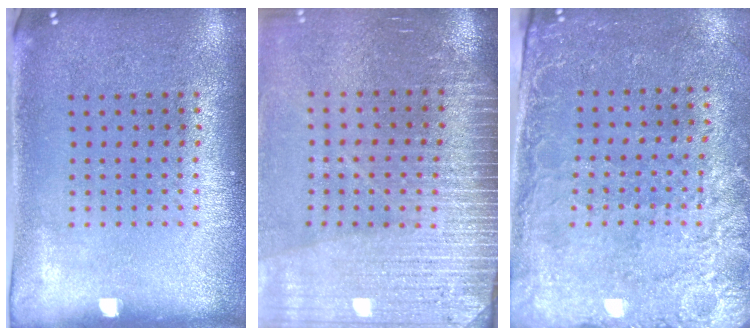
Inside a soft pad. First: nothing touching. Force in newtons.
{"total": 3.6, "press": 3.4, "slide": 1.2}
{"total": 2.6, "press": 2.2, "slide": 1.2}